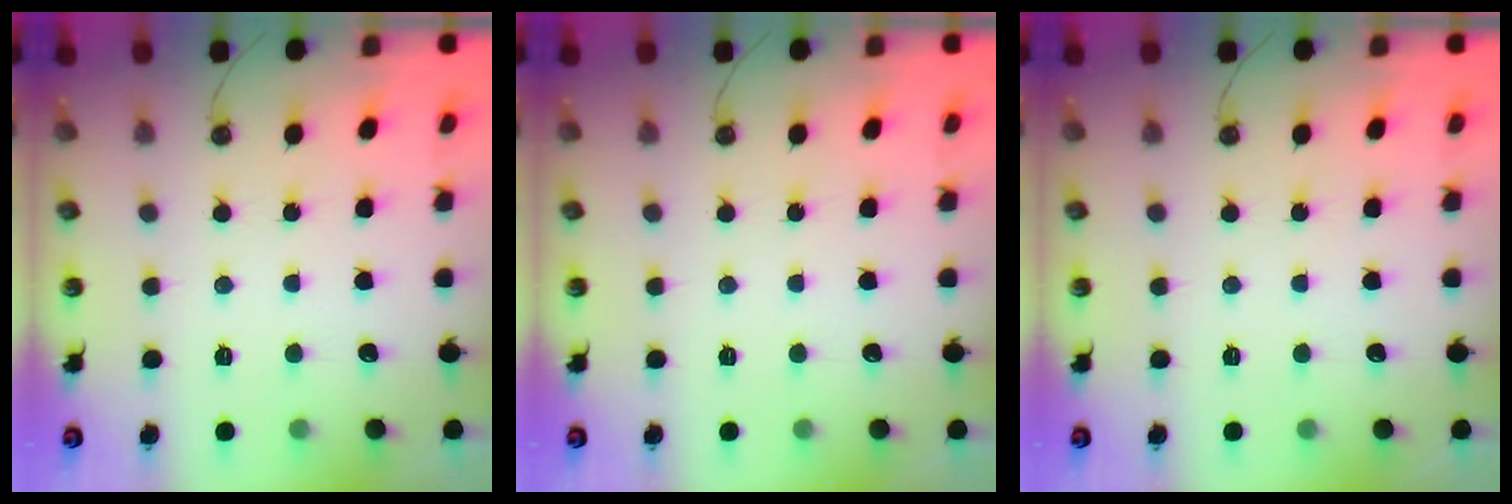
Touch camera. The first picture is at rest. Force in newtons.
{"total": 0.0}
{"total": 0.0}